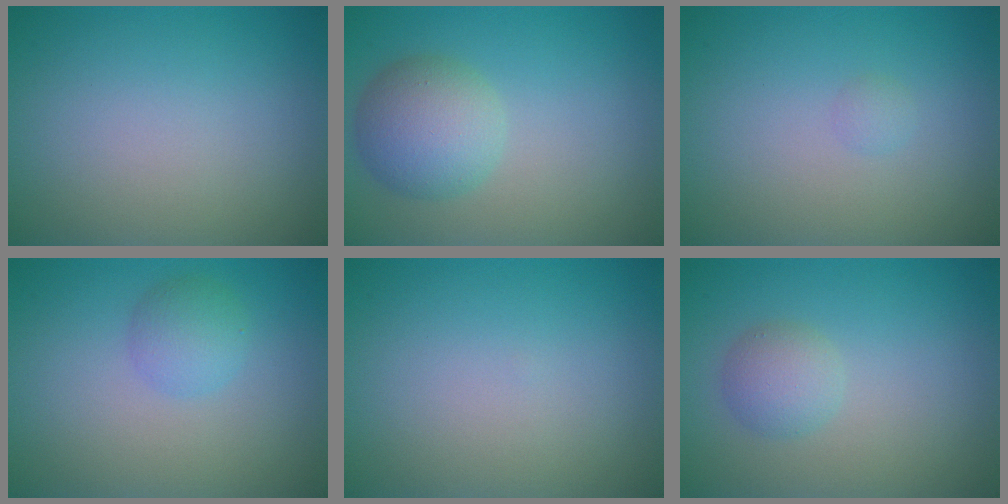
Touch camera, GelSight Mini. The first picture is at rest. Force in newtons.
{"total": 4.6, "press": 4.6, "slide": 0.2}
{"total": 0.6, "press": 0.6, "slide": 0.1}
{"total": 2.1, "press": 2.1, "slide": 0.0}
{"total": 0.0}
{"total": 2.2, "press": 2.2, "slide": 0.2}